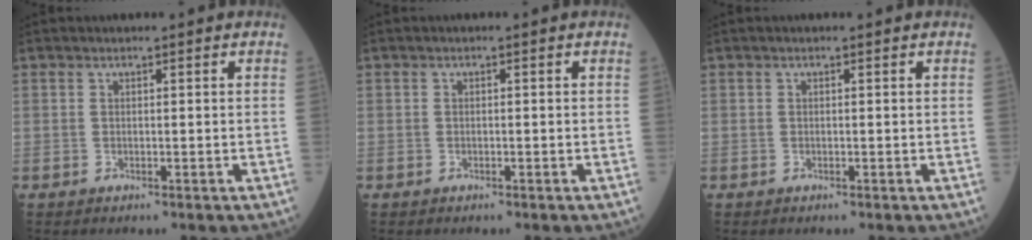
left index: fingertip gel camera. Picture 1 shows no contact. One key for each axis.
{"total": 0.0}
{"total": 0.0}